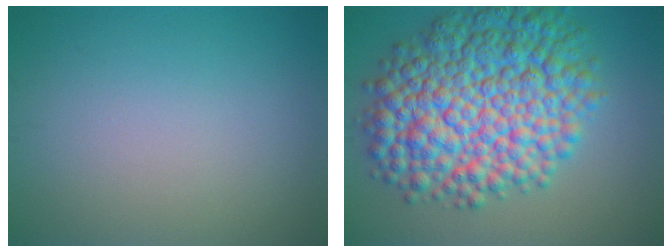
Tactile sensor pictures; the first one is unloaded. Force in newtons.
{"total": 12.8, "press": 12.8, "slide": 0.2}